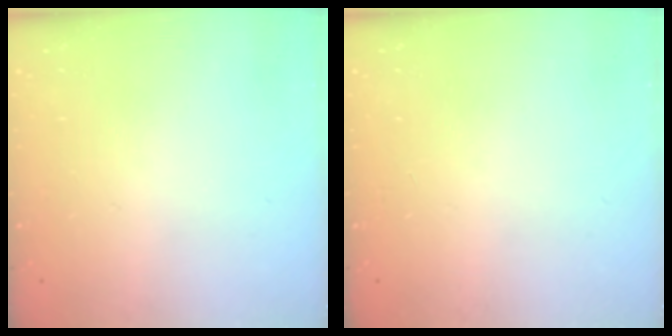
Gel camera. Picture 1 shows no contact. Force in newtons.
{"total": 0.0}